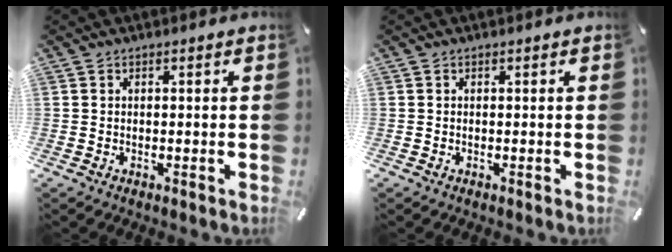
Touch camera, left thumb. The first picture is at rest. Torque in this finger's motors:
{"motor_torque": [0.00, 0.00, -0.02, 0.09, 0.00]}